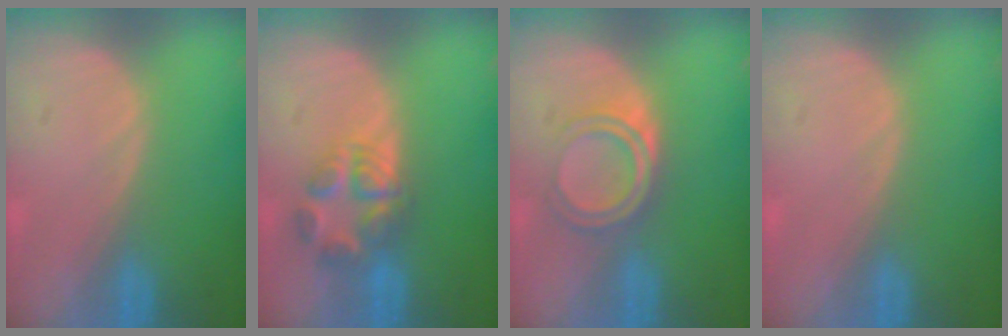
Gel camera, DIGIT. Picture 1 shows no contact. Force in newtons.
{"total": 5.8, "press": 5.8, "slide": 0.8}
{"total": 4.4, "press": 4.4, "slide": 0.4}
{"total": 0.5, "press": 0.0, "slide": 0.5}